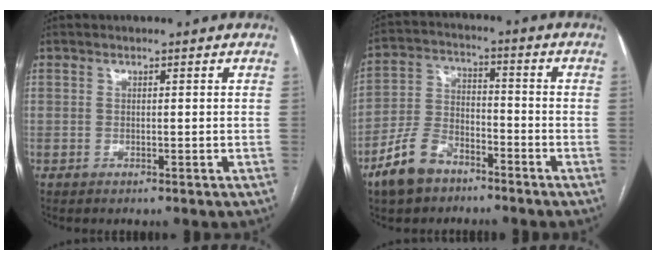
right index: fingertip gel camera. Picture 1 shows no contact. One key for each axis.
{"total": 9.7, "fx": -6.5, "fy": 5.3, "fz": 4.8, "tx": -0.114, "ty": 0.003, "tz": -0.125}